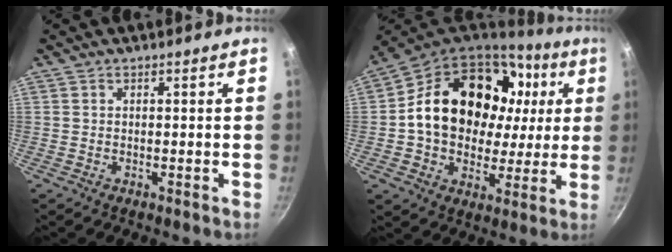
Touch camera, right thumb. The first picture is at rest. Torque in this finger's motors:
{"motor_torque": [1.02, 3.99, 1.33, -0.91, 0.21]}